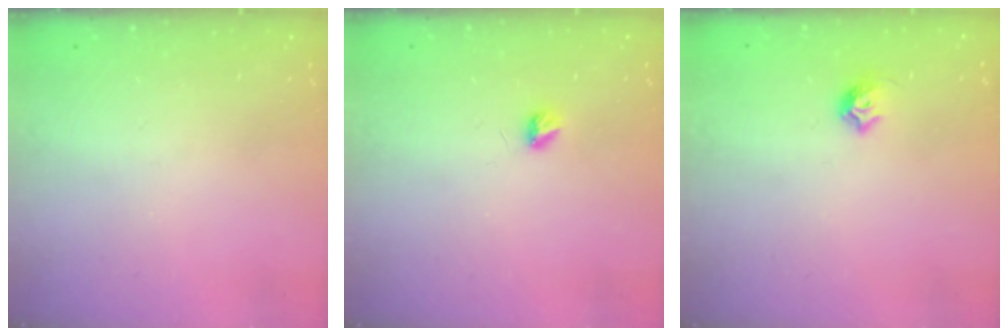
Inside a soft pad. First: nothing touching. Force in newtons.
{"total": 3.8, "press": 3.7, "slide": 0.5}
{"total": 6.8, "press": 6.8, "slide": 1.0}